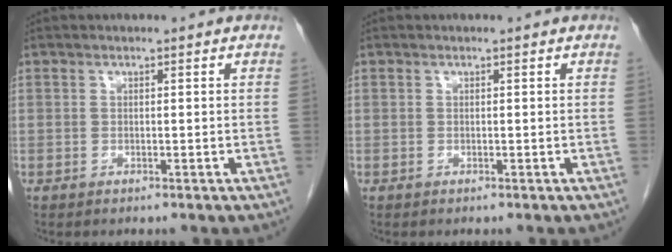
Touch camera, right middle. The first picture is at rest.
{"total": 0.0}